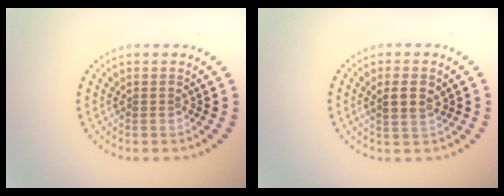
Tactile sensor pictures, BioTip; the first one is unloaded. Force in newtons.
{"total": 2.4, "press": 2.3, "slide": 0.7}